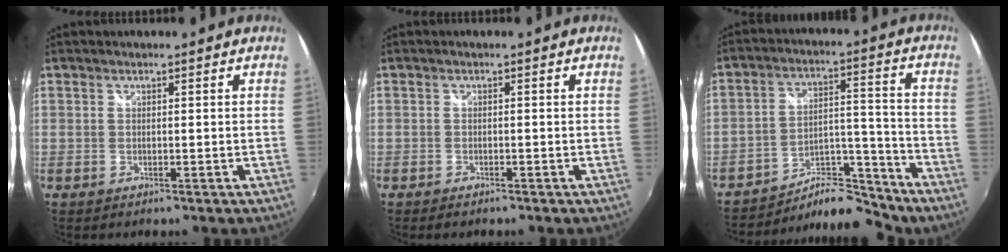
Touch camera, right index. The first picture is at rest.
{"total": 1.4, "force": [-1.3, 0.4, 0.3], "torque": [-0.011, -0.010, -0.022]}
{"total": 11.9, "force": [-10.8, 3.6, 3.6], "torque": [-0.050, 0.036, -0.163]}